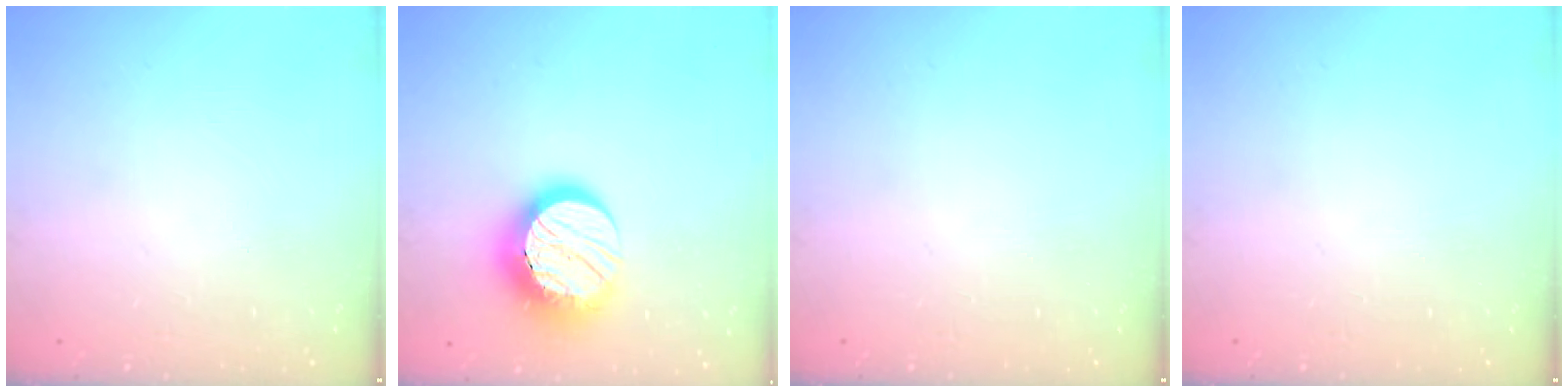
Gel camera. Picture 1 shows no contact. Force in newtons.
{"total": 15.3, "press": 15.3, "slide": 1.1}
{"total": 0.0}
{"total": 0.0}